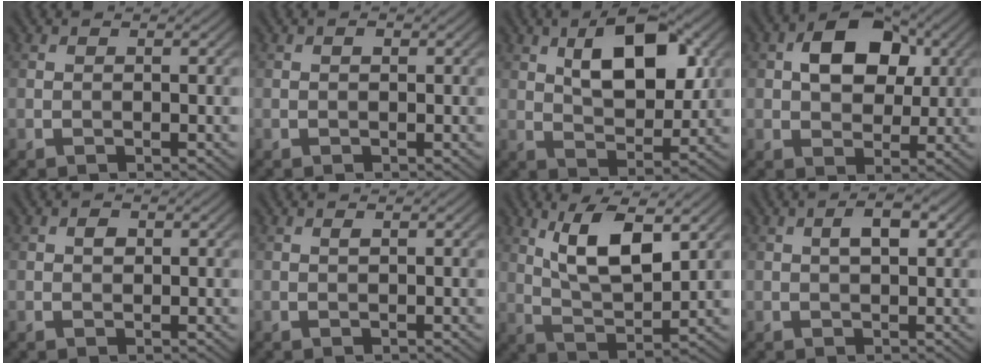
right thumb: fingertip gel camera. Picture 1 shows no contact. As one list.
[{"total": 0.6, "force": [0.1, 0.3, 0.5], "torque": [-0.006, -0.001, 0.000]}, {"total": 10.5, "force": [3.7, 5.2, 8.3], "torque": [-0.137, 0.006, 0.062]}, {"total": 8.7, "force": [2.1, 5.8, 6.1], "torque": [-0.104, 0.010, 0.030]}, {"total": 1.2, "force": [0.3, 0.9, 0.8], "torque": [-0.014, 0.000, 0.003]}, {"total": 0.6, "force": [0.2, 0.1, 0.5], "torque": [-0.010, 0.001, 0.003]}, {"total": 9.1, "force": [4.0, 3.4, 7.5], "torque": [-0.146, 0.000, 0.079]}, {"total": 2.9, "force": [0.8, 1.2, 2.5], "torque": [-0.040, 0.005, 0.011]}]